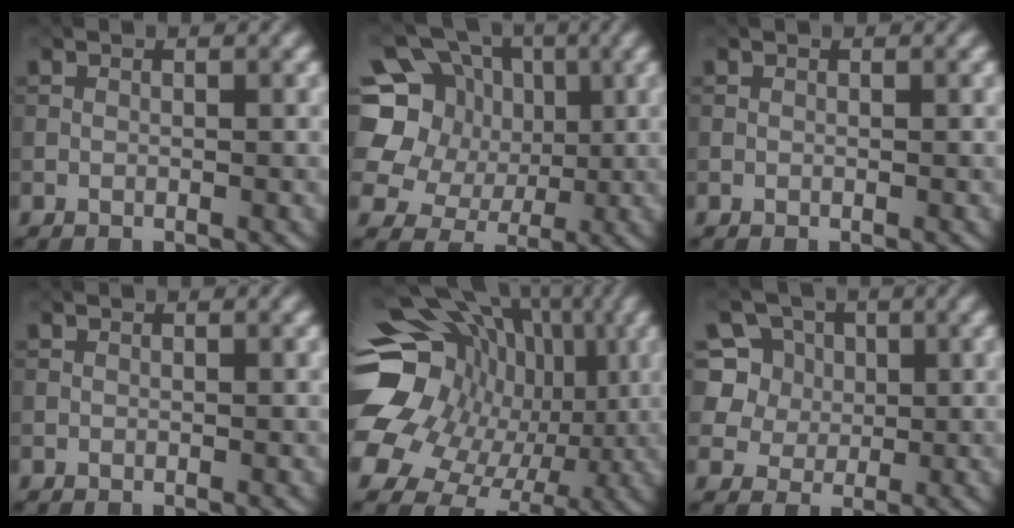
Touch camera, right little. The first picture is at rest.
{"total": 12.4, "force": [2.1, 11.0, 5.3], "torque": [-0.146, 0.037, 0.013]}
{"total": 0.0}
{"total": 0.0}
{"total": 17.6, "force": [2.1, 14.7, 9.6], "torque": [-0.187, 0.015, 0.025]}
{"total": 9.1, "force": [3.8, 7.5, 3.5], "torque": [-0.074, 0.021, 0.052]}